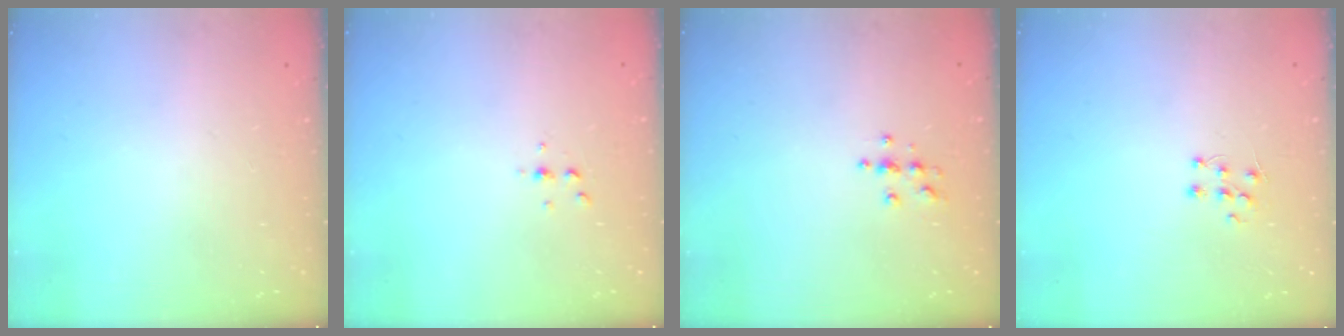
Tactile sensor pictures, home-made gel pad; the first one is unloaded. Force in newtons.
{"total": 2.6, "press": 2.6, "slide": 0.3}
{"total": 3.9, "press": 3.8, "slide": 0.4}
{"total": 4.9, "press": 4.9, "slide": 0.4}